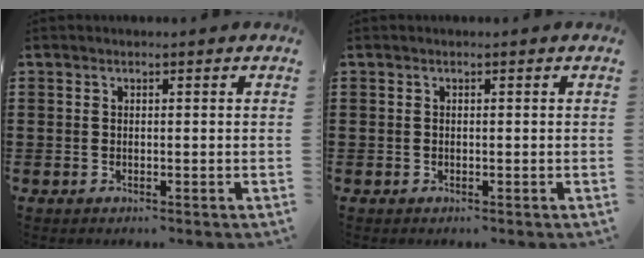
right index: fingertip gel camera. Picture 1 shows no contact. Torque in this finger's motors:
{"motor_torque": [2.14, 0.00, 0.03, 0.02]}